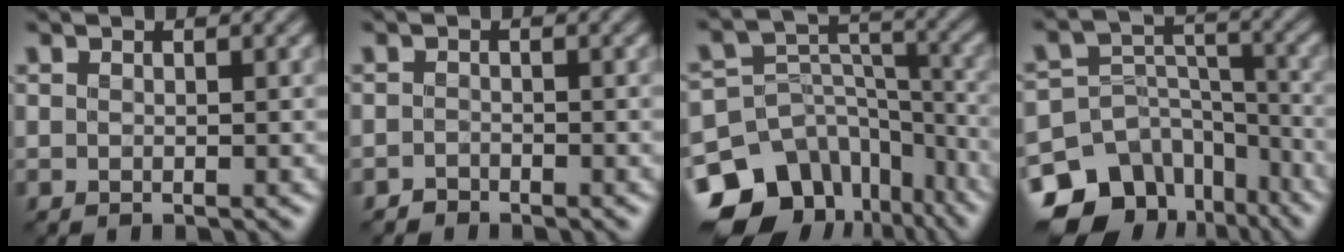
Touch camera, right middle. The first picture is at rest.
{"total": 0.8, "force": [-0.8, 0.3, -0.1], "torque": [0.002, 0.005, -0.018]}
{"total": 15.1, "force": [-10.3, 9.8, 4.9], "torque": [-0.119, -0.002, -0.141]}
{"total": 13.3, "force": [-9.1, 8.8, 4.0], "torque": [-0.087, 0.001, -0.132]}